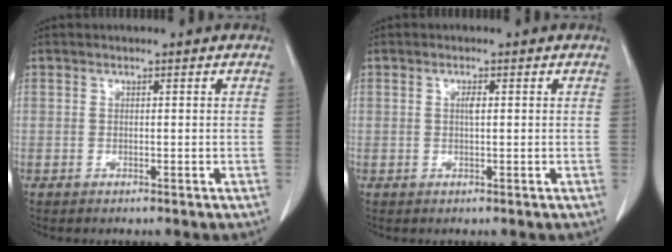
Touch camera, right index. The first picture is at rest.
{"total": 1.2, "force": [0.2, 0.2, 1.1], "torque": [-0.021, 0.002, 0.003]}